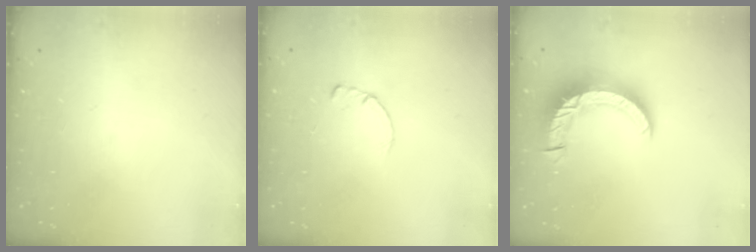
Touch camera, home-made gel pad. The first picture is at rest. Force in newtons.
{"total": 0.7, "press": 0.7, "slide": 0.2}
{"total": 11.4, "press": 11.3, "slide": 1.1}